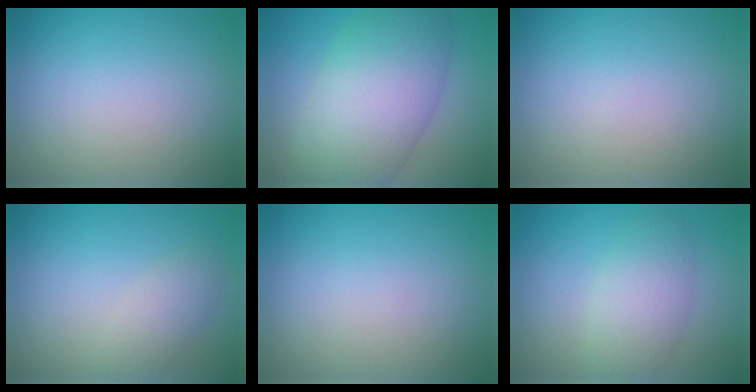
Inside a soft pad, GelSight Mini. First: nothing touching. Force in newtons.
{"total": 9.6, "press": 9.6, "slide": 0.4}
{"total": 0.0}
{"total": 2.0, "press": 2.0, "slide": 0.2}
{"total": 0.0}
{"total": 3.7, "press": 3.7, "slide": 0.2}